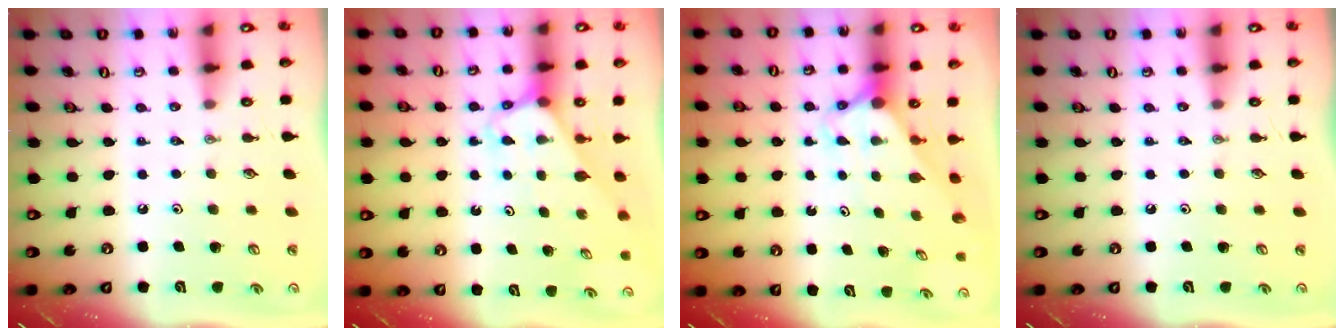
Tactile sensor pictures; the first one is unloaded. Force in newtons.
{"total": 3.2, "press": 3.2, "slide": 0.2}
{"total": 2.7, "press": 2.7, "slide": 0.0}
{"total": 0.0}